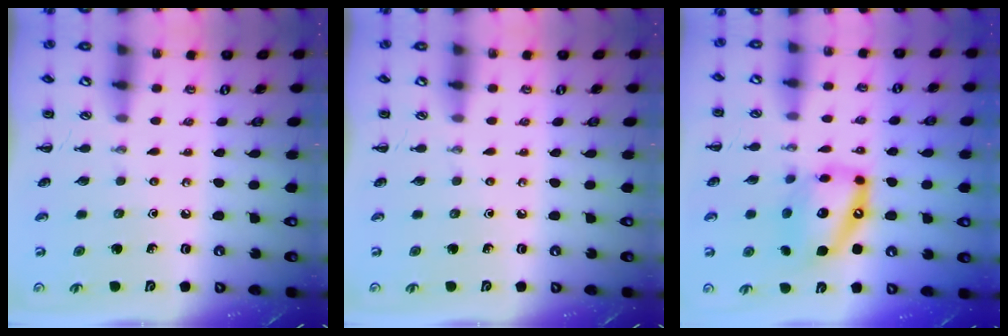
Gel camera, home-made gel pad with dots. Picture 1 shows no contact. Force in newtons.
{"total": 0.0}
{"total": 14.2, "press": 13.9, "slide": 3.2}